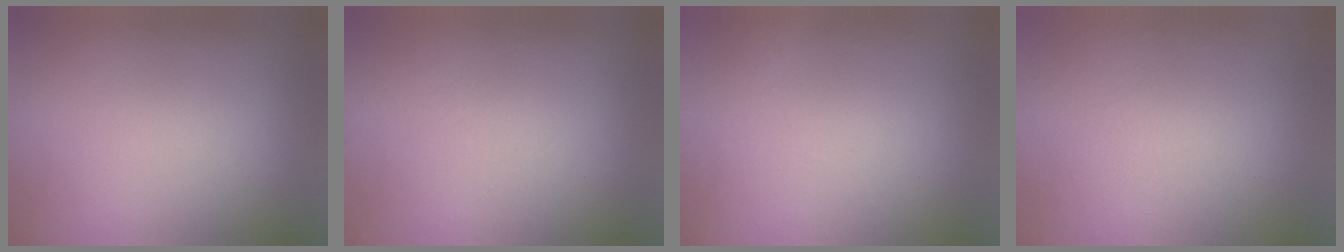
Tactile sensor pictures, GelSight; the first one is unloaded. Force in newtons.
{"total": 1.2}
{"total": 7.1}
{"total": 8.3}